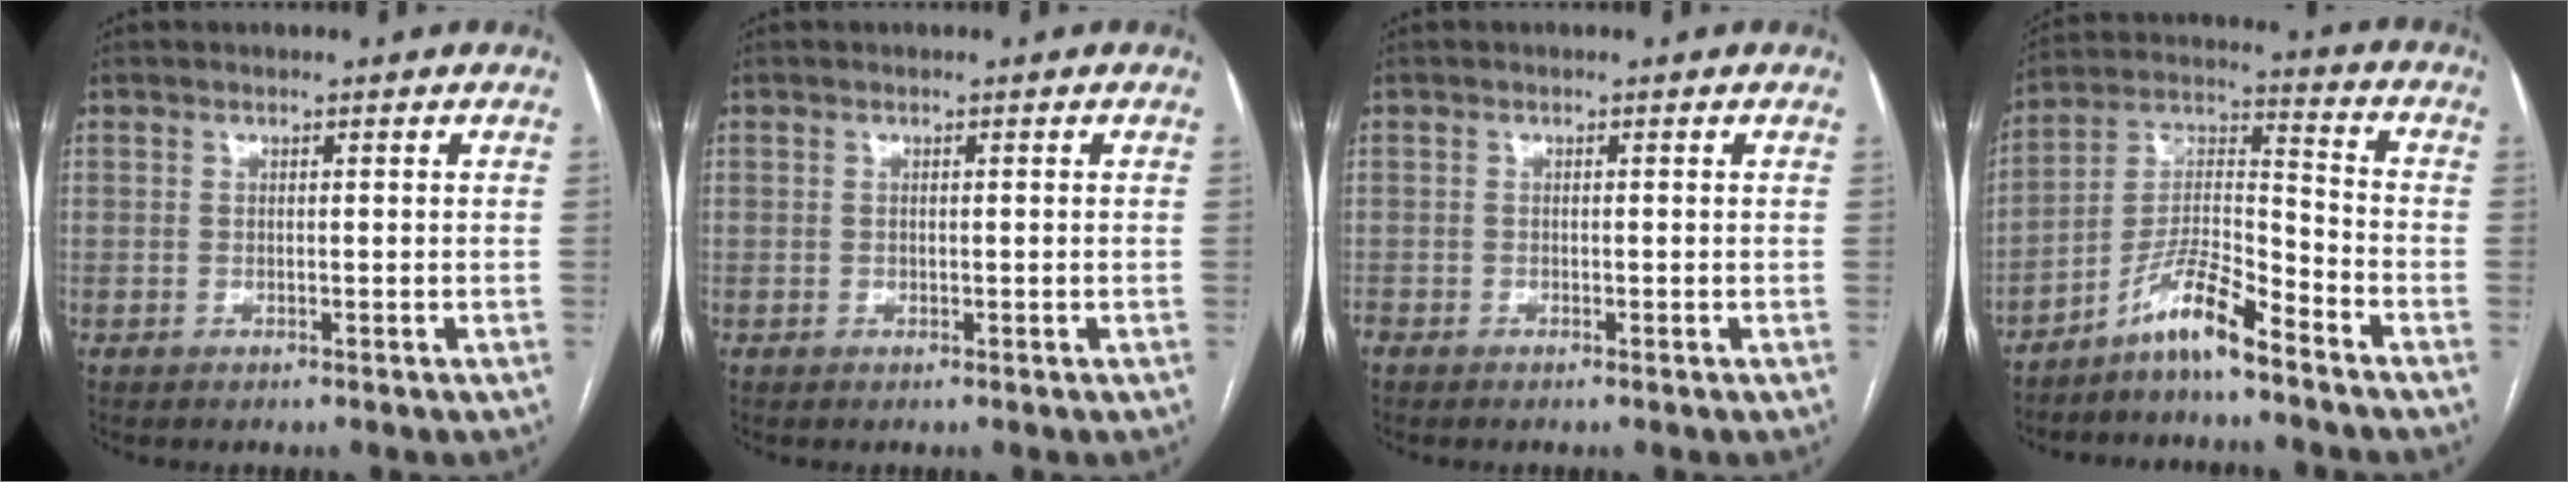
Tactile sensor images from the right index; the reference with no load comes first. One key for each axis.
{"total": 0.0}
{"total": 0.7, "fx": -0.5, "fy": 0.4, "fz": 0.1, "tx": -0.004, "ty": 0.001, "tz": -0.011}
{"total": 9.3, "fx": -7.0, "fy": 1.3, "fz": 6.0, "tx": -0.121, "ty": 0.016, "tz": -0.132}